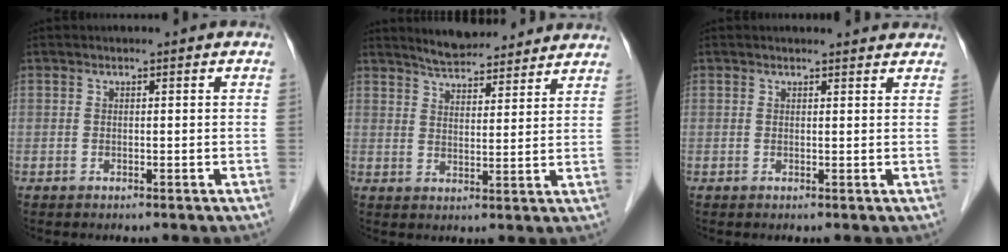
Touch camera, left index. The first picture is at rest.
{"total": 10.4, "force": [9.7, 1.9, 3.5], "torque": [-0.052, 0.016, 0.139]}
{"total": 4.3, "force": [4.2, 0.6, 0.9], "torque": [-0.013, 0.010, 0.041]}